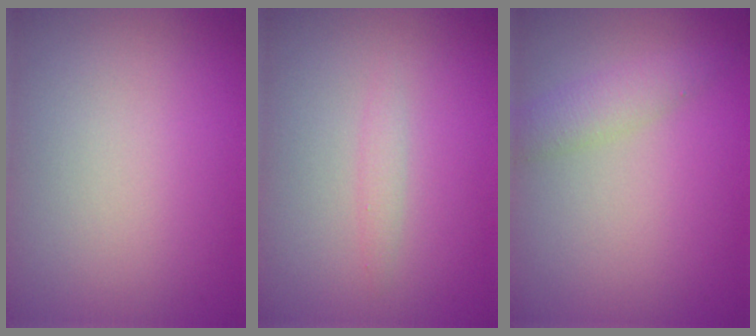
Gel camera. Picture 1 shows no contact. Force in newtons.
{"total": 0.9, "press": 0.9, "slide": 0.2}
{"total": 2.2, "press": 2.2, "slide": 0.1}